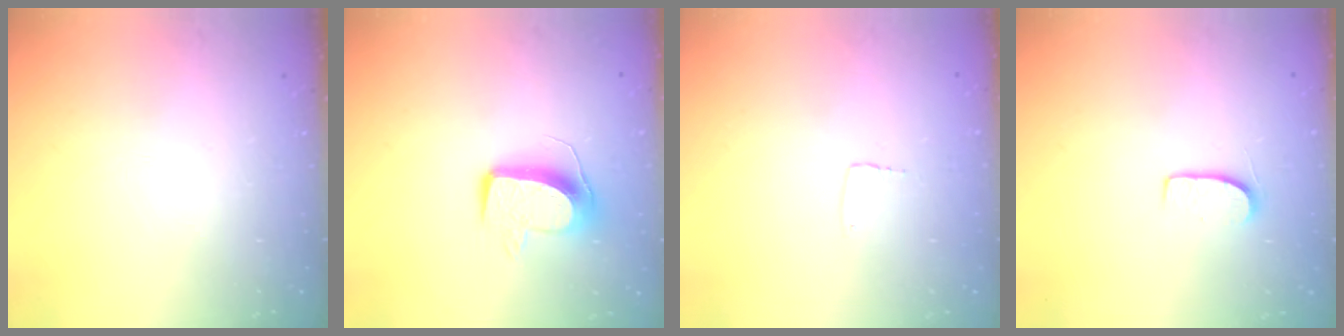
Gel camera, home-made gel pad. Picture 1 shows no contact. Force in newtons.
{"total": 10.4, "press": 10.3, "slide": 0.8}
{"total": 2.3, "press": 2.3, "slide": 0.1}
{"total": 7.1, "press": 7.1, "slide": 0.6}